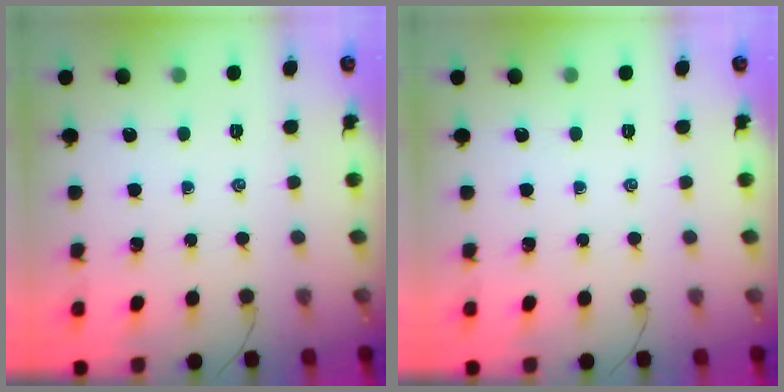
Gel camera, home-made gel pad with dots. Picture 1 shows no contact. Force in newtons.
{"total": 0.0}